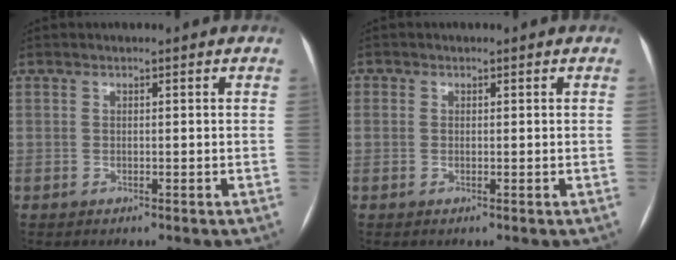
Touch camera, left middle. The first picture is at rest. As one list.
[{"total": 0.9, "force": [0.1, 0.9, 0.3], "torque": [-0.001, 0.001, -0.001]}]